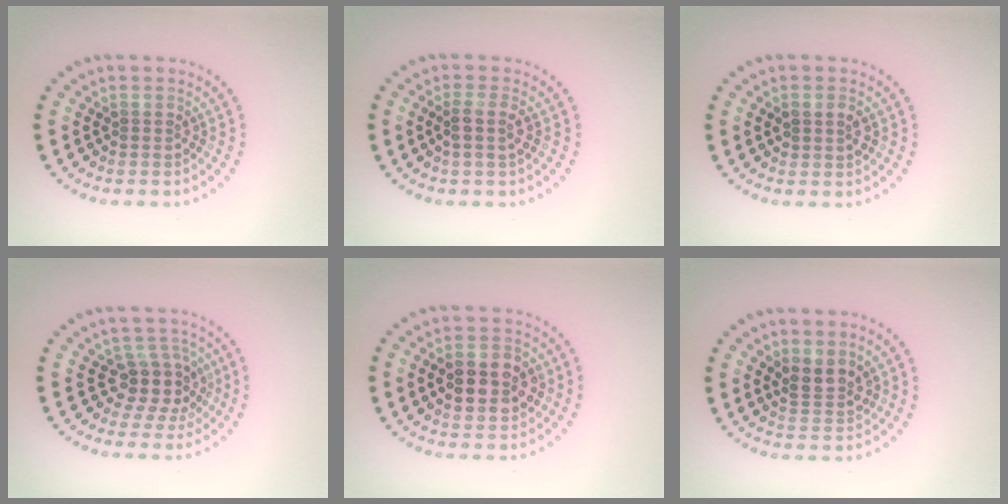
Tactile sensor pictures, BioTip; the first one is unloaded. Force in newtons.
{"total": 1.9, "press": 1.5, "slide": 1.2}
{"total": 1.5, "press": 1.5, "slide": 0.3}
{"total": 3.3, "press": 2.6, "slide": 2.1}
{"total": 4.7, "press": 4.7, "slide": 0.1}
{"total": 2.4, "press": 2.1, "slide": 1.2}